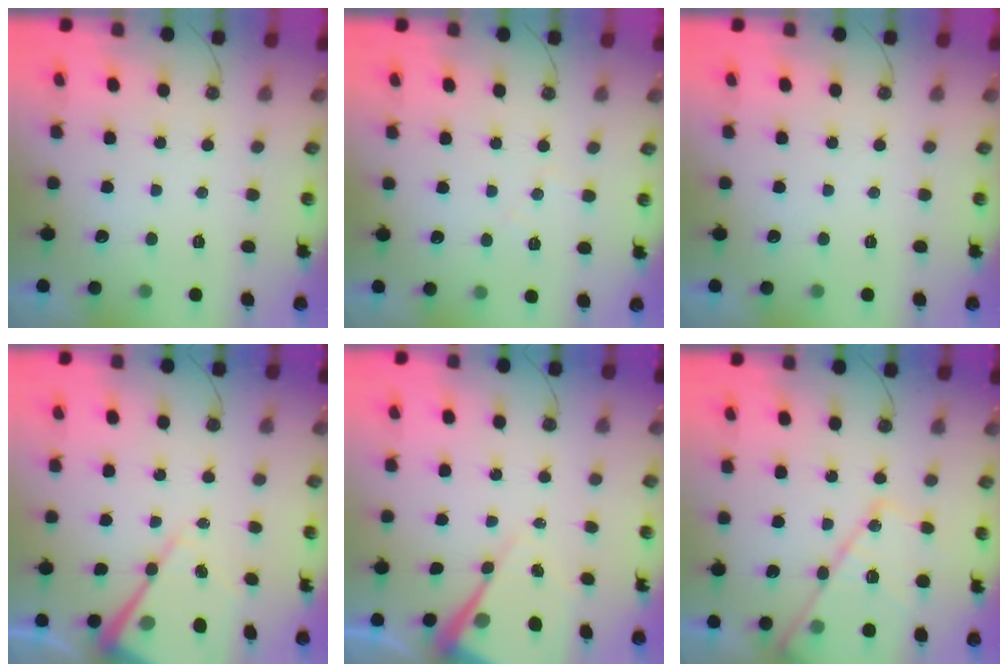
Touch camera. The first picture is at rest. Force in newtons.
{"total": 5.5, "press": 5.5, "slide": 0.8}
{"total": 0.0}
{"total": 12.2, "press": 12.1, "slide": 1.3}
{"total": 9.7, "press": 9.7, "slide": 0.7}
{"total": 16.2, "press": 16.2, "slide": 1.2}